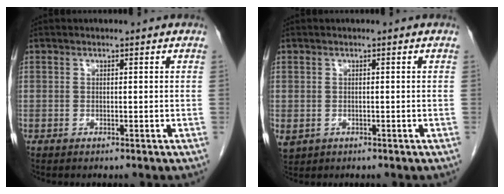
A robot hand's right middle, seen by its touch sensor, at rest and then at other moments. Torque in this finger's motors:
{"motor_torque": [0.57, -0.13, 0.23, 0.05]}